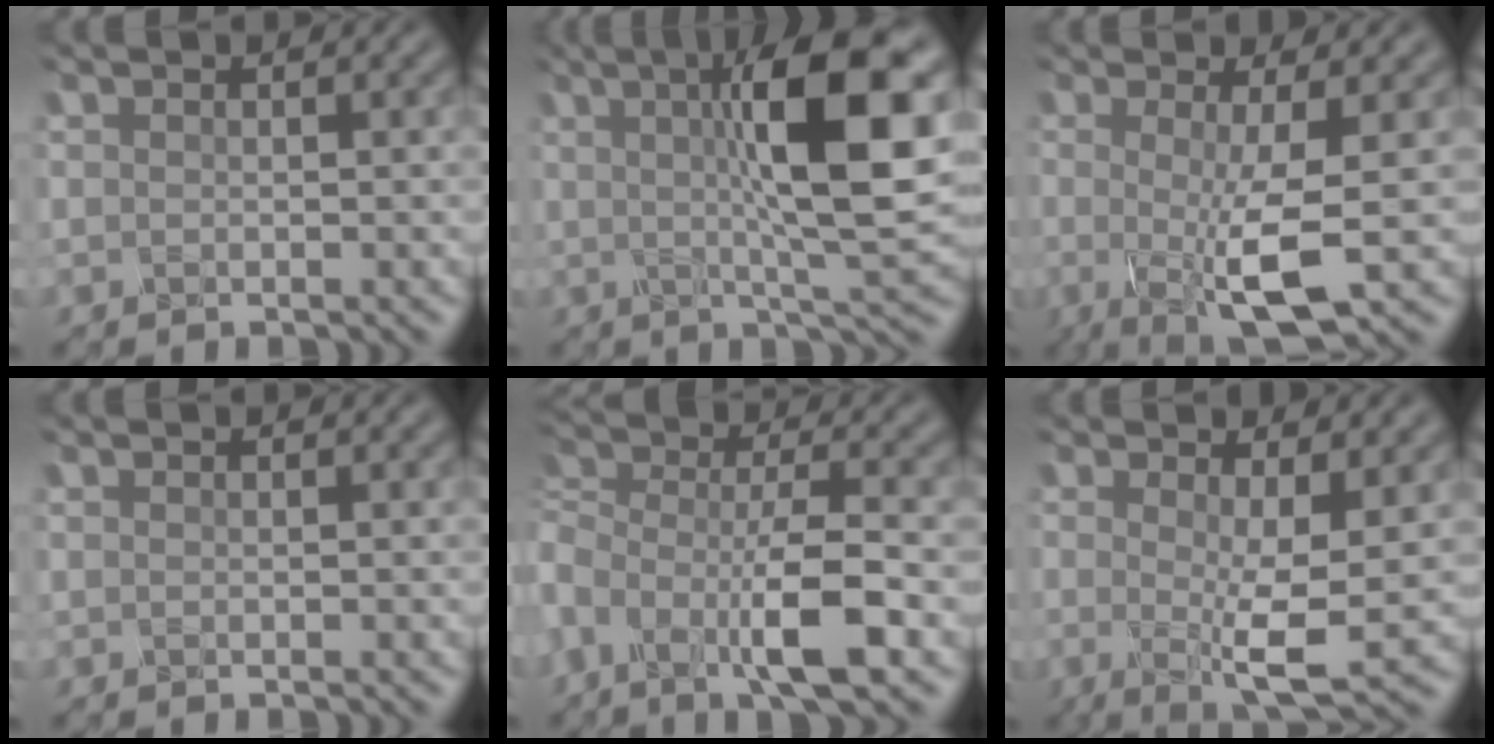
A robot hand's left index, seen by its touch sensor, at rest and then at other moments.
{"total": 10.7, "force": [1.8, 2.2, 10.3], "torque": [-0.143, 0.004, 0.025]}
{"total": 6.1, "force": [-1.5, 1.2, 5.8], "torque": [-0.089, -0.009, -0.028]}
{"total": 0.0}
{"total": 6.9, "force": [-3.4, 1.8, 5.7], "torque": [-0.103, 0.003, -0.080]}
{"total": 5.7, "force": [-0.3, 1.3, 5.6], "torque": [-0.080, -0.013, -0.007]}